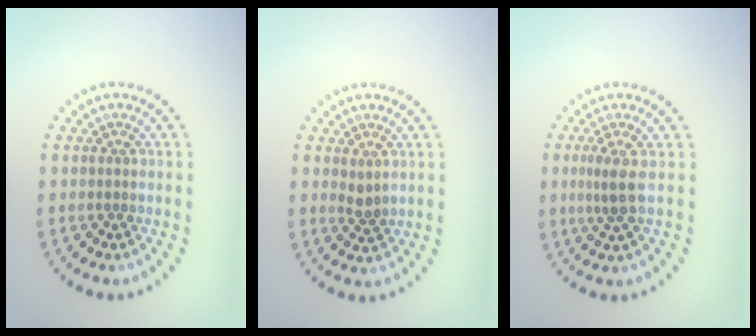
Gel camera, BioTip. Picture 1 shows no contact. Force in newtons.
{"total": 1.2, "press": 1.0, "slide": 0.6}
{"total": 2.2, "press": 1.7, "slide": 1.3}